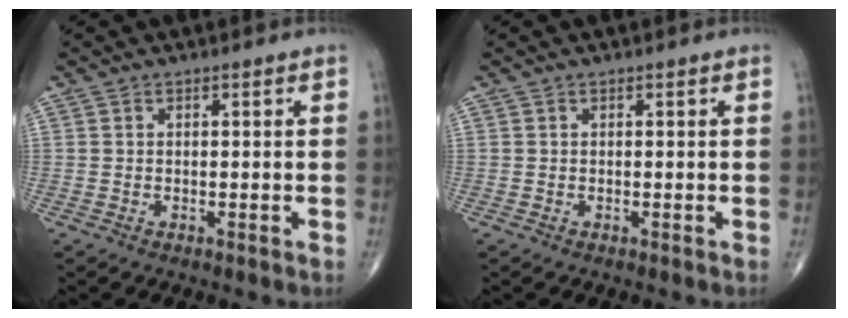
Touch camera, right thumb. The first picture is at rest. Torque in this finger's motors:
{"motor_torque": [0.00, 0.00, 0.02, 0.02, 0.00]}